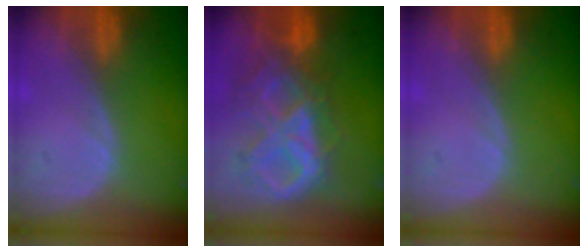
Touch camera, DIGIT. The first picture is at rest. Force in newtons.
{"total": 10.5, "press": 8.9, "slide": 5.5}
{"total": 0.0}